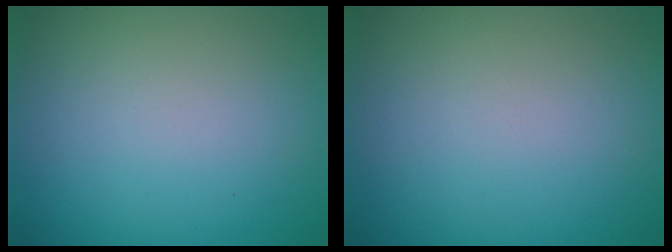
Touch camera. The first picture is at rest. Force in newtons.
{"total": 0.0}